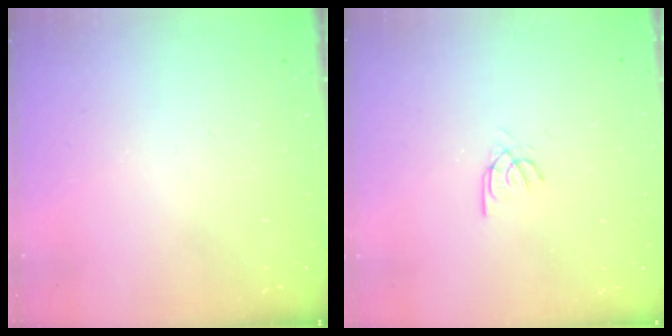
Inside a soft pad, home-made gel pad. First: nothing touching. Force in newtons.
{"total": 2.9, "press": 2.9, "slide": 0.3}